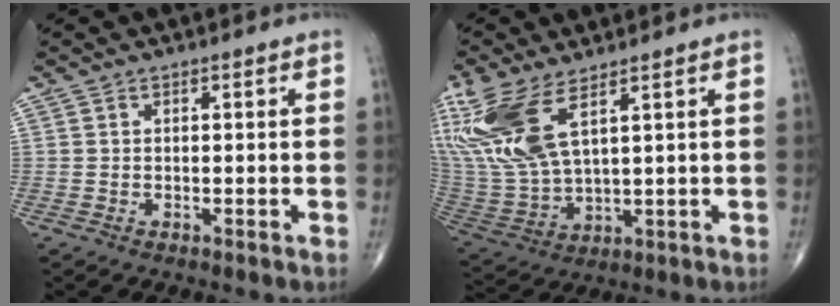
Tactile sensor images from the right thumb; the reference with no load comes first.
{"total": 17.2, "force": [8.2, 7.0, 13.4], "torque": [-0.319, -0.027, 0.179]}